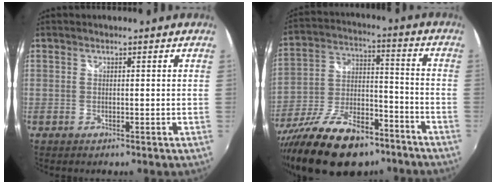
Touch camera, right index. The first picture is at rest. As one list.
[{"total": 22.1, "force": [-15.1, 9.7, 12.8], "torque": [-0.252, -0.017, -0.245]}]